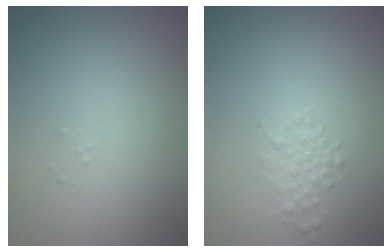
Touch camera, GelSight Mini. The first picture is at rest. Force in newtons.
{"total": 1.5, "press": 1.5, "slide": 0.1}